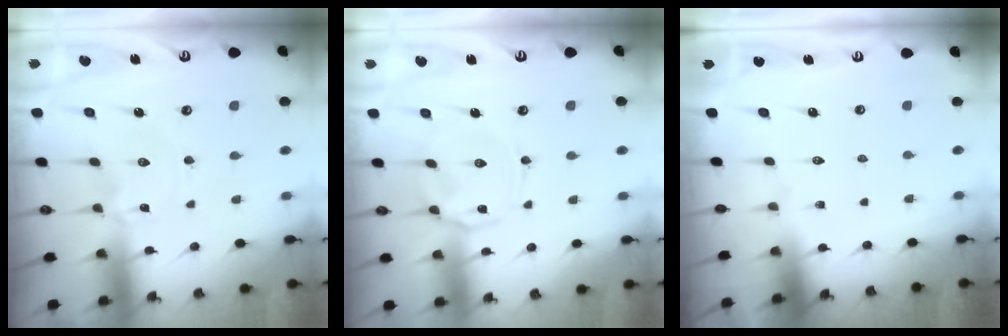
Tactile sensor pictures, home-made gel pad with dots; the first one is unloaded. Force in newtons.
{"total": 4.5, "press": 4.4, "slide": 0.6}
{"total": 0.0}